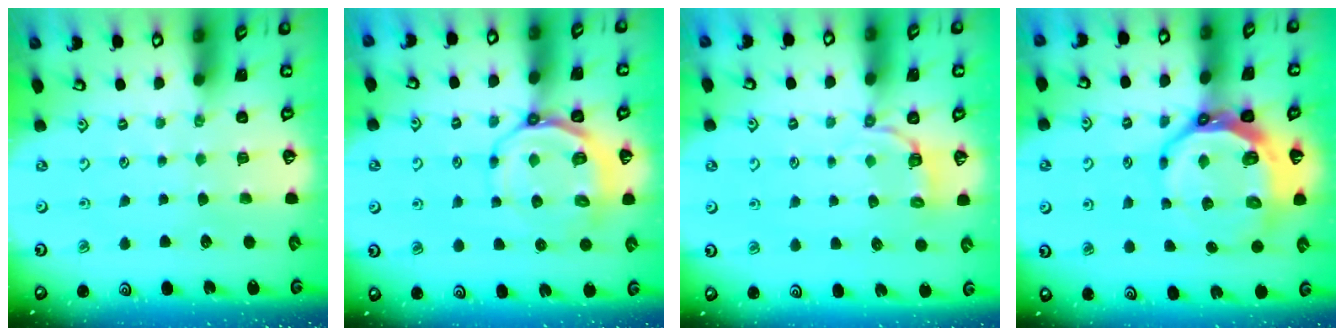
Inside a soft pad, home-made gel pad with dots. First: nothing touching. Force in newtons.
{"total": 8.8, "press": 8.3, "slide": 3.0}
{"total": 3.3, "press": 1.6, "slide": 2.9}
{"total": 14.0, "press": 13.2, "slide": 4.7}